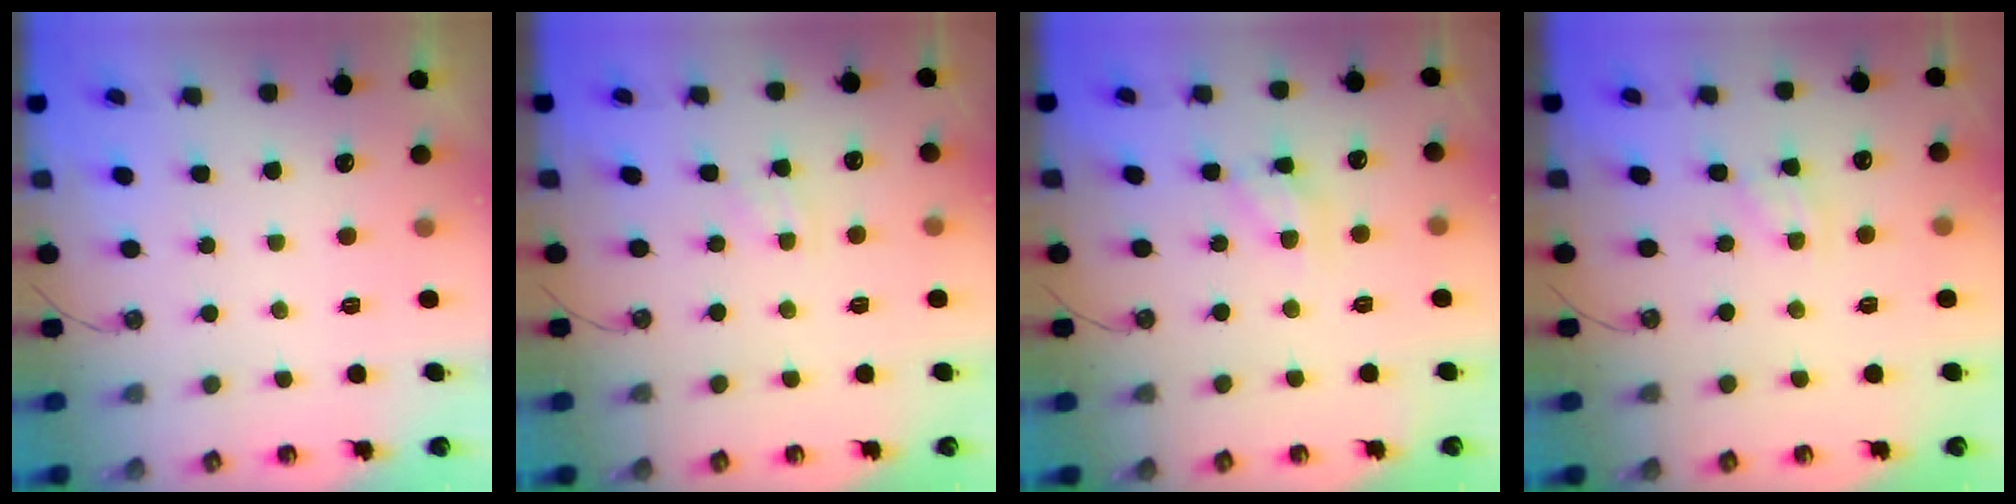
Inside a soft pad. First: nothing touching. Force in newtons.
{"total": 3.0, "press": 2.9, "slide": 0.4}
{"total": 8.8, "press": 8.8, "slide": 0.3}
{"total": 2.1, "press": 2.1, "slide": 0.3}